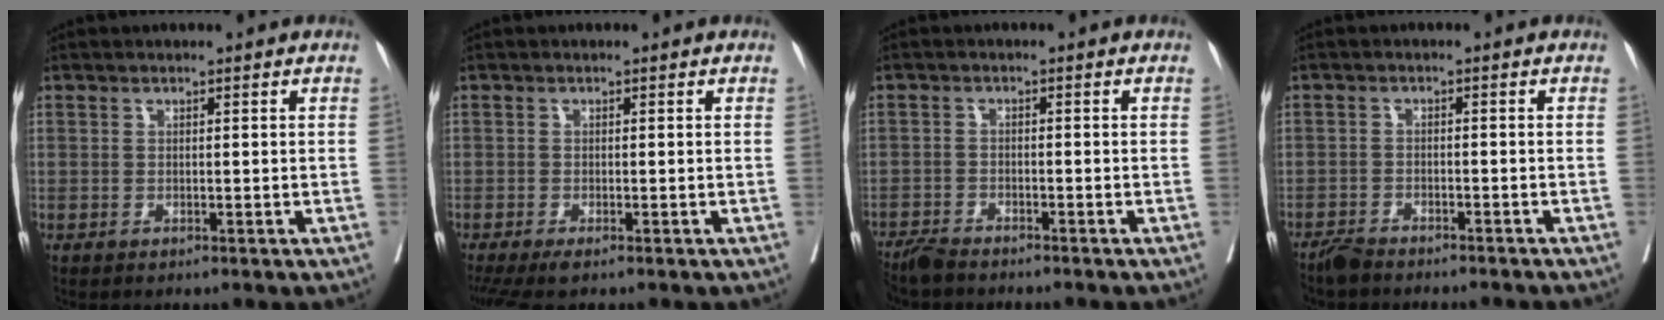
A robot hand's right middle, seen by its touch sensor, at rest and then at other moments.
{"total": 4.6, "force": [-3.4, 1.0, 2.9], "torque": [-0.050, -0.014, -0.060]}
{"total": 4.3, "force": [-4.0, 0.5, 1.3], "torque": [-0.017, -0.012, -0.070]}
{"total": 4.8, "force": [-4.7, 0.6, 1.1], "torque": [-0.011, -0.009, -0.074]}